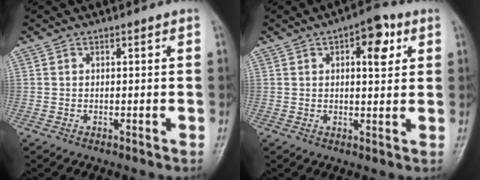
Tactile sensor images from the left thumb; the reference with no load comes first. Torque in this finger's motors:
{"motor_torque": [-0.10, 0.17, 0.32, 0.20, 0.06]}